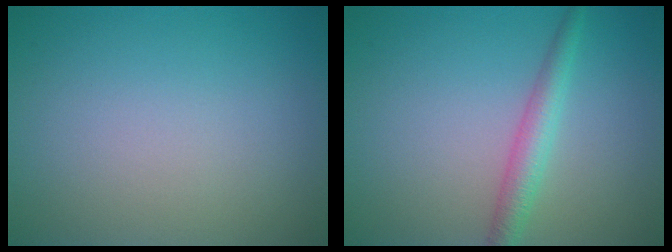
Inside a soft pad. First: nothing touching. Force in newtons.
{"total": 2.6, "press": 2.6, "slide": 0.1}